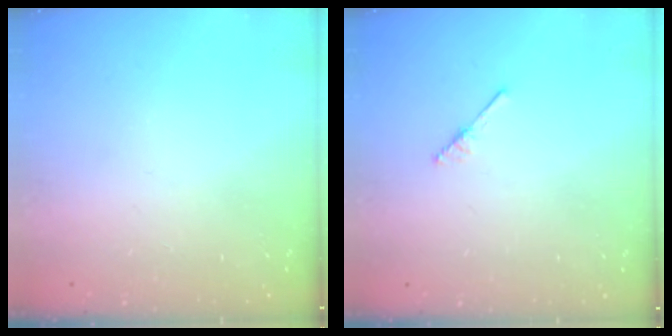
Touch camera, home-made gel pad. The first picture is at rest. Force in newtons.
{"total": 2.5, "press": 2.4, "slide": 0.3}